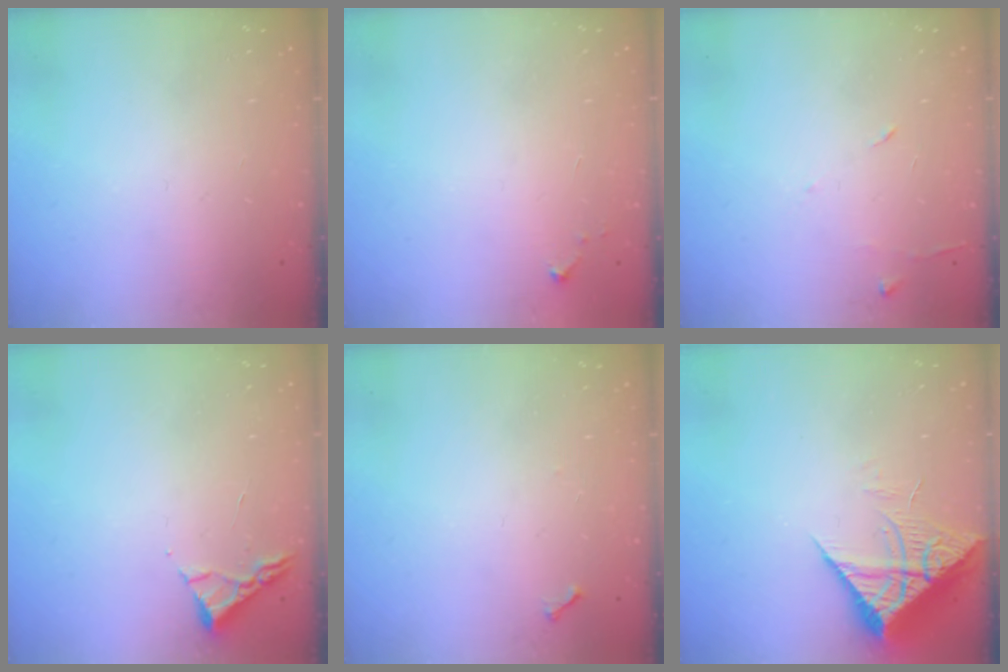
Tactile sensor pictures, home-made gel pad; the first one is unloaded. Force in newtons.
{"total": 2.6, "press": 2.6, "slide": 0.4}
{"total": 5.8, "press": 5.7, "slide": 0.6}
{"total": 3.0, "press": 2.9, "slide": 0.4}
{"total": 3.8, "press": 3.8, "slide": 0.5}
{"total": 7.7, "press": 7.6, "slide": 0.8}